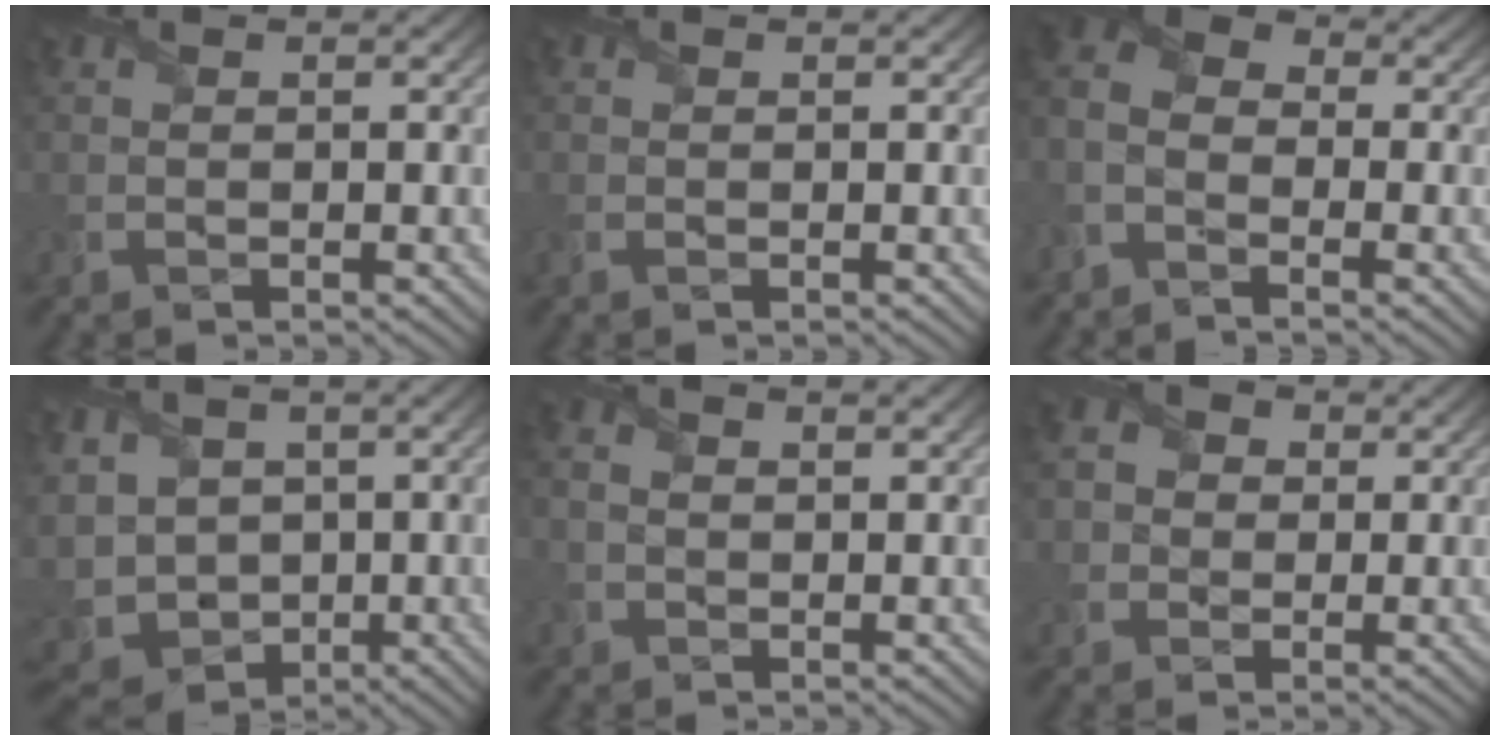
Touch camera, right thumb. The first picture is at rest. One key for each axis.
{"total": 0.5, "fx": -0.1, "fy": 0.3, "fz": 0.4, "tx": -0.011, "ty": 0.000, "tz": -0.003}
{"total": 6.5, "fx": -3.2, "fy": 4.3, "fz": 3.6, "tx": -0.086, "ty": -0.005, "tz": -0.079}
{"total": 10.7, "fx": -0.5, "fy": 8.6, "fz": 6.4, "tx": -0.188, "ty": -0.017, "tz": 0.005}
{"total": 1.9, "fx": 0.2, "fy": 1.3, "fz": 1.3, "tx": -0.035, "ty": 0.003, "tz": 0.002}
{"total": 4.1, "fx": 0.6, "fy": 3.8, "fz": 1.3, "tx": -0.053, "ty": 0.008, "tz": -0.004}